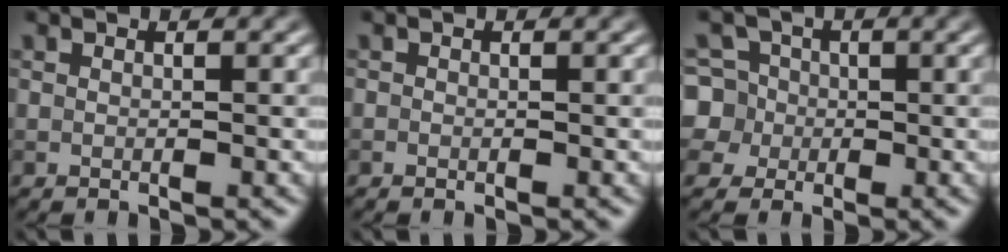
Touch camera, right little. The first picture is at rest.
{"total": 0.0}
{"total": 6.6, "force": [0.4, 6.3, 1.8], "torque": [-0.032, 0.031, -0.012]}